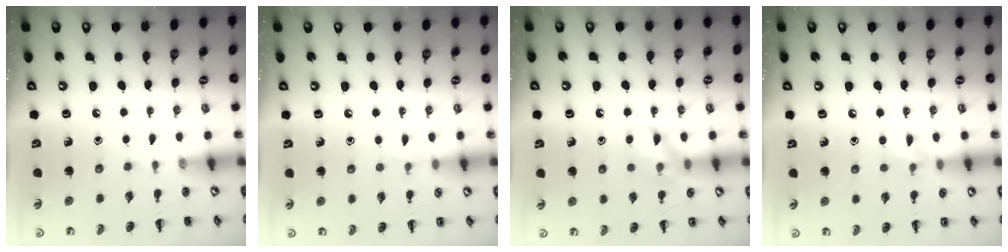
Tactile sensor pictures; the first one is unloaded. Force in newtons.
{"total": 3.3, "press": 3.0, "slide": 1.3}
{"total": 9.6, "press": 9.5, "slide": 1.2}
{"total": 5.6, "press": 5.3, "slide": 1.9}